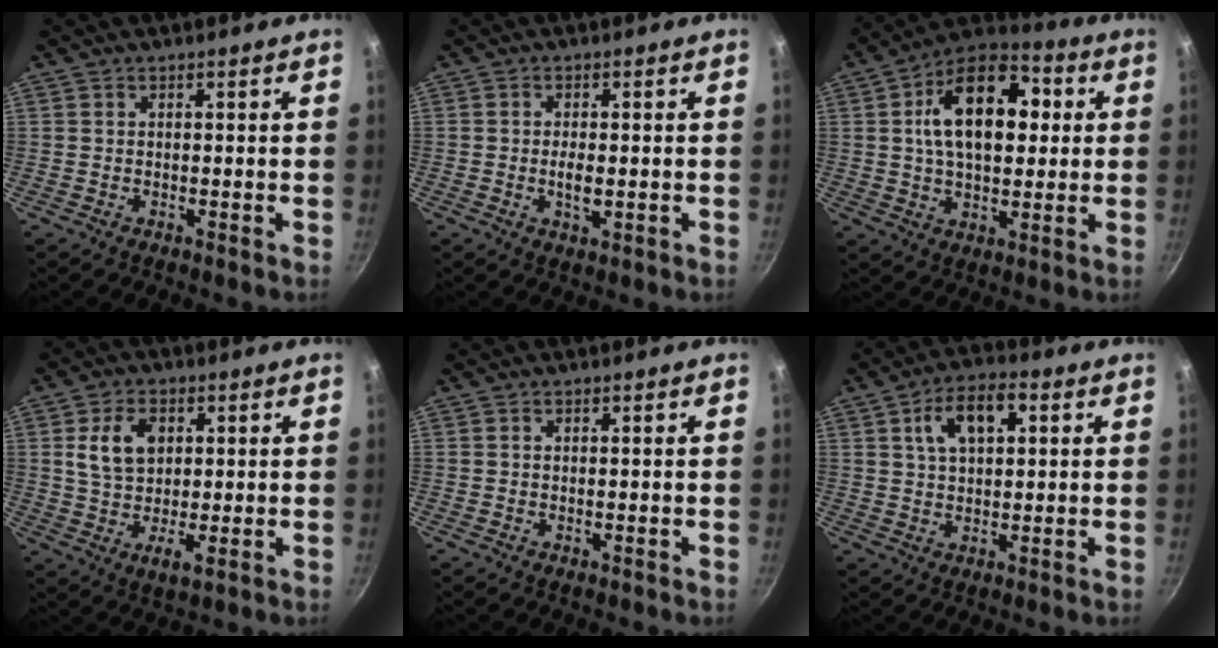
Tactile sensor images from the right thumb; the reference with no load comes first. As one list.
[{"total": 3.2, "force": [-0.5, 1.5, 2.8], "torque": [-0.048, -0.001, -0.009]}, {"total": 18.1, "force": [3.4, 10.5, 14.3], "torque": [-0.204, 0.017, 0.048]}, {"total": 9.9, "force": [2.2, 6.1, 7.5], "torque": [-0.126, -0.008, 0.045]}, {"total": 0.0}, {"total": 9.5, "force": [3.2, 5.0, 7.4], "torque": [-0.119, 0.007, 0.051]}]